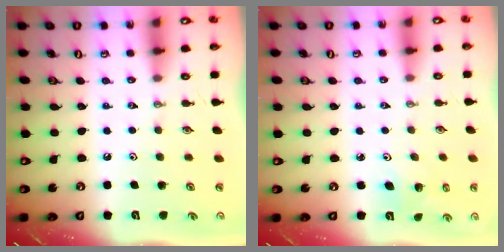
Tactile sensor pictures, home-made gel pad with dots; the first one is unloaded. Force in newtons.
{"total": 4.0, "press": 3.4, "slide": 2.0}